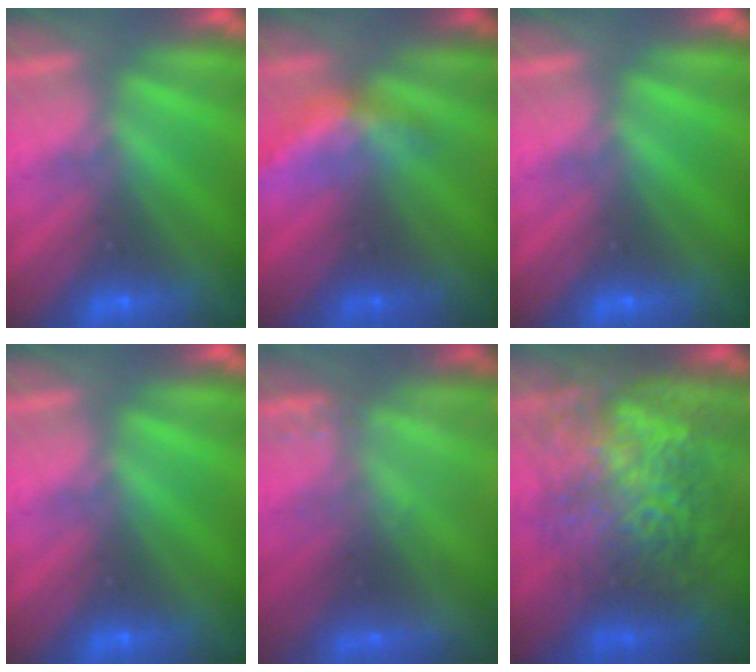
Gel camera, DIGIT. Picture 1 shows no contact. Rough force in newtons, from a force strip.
{"total": 2.1}
{"total": 0.0}
{"total": 0.0}
{"total": 2.2}
{"total": 7.7}